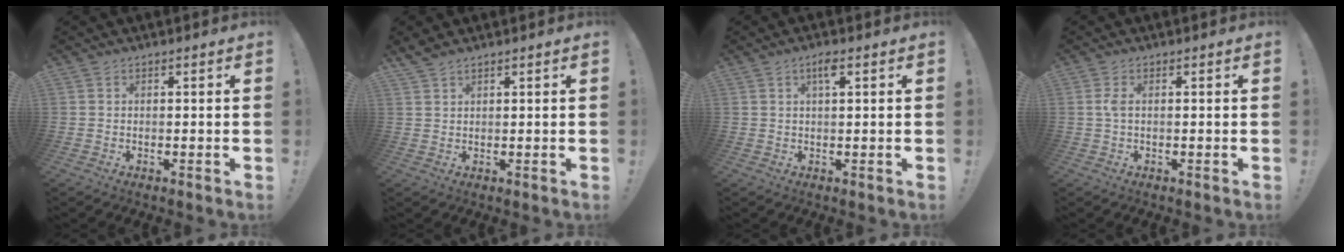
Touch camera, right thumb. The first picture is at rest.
{"total": 2.2, "force": [1.9, 0.5, 0.9], "torque": [-0.016, -0.011, 0.036]}
{"total": 3.0, "force": [1.4, 0.6, 2.6], "torque": [-0.038, 0.001, 0.017]}
{"total": 2.2, "force": [0.1, 0.7, 2.1], "torque": [-0.041, 0.004, 0.001]}